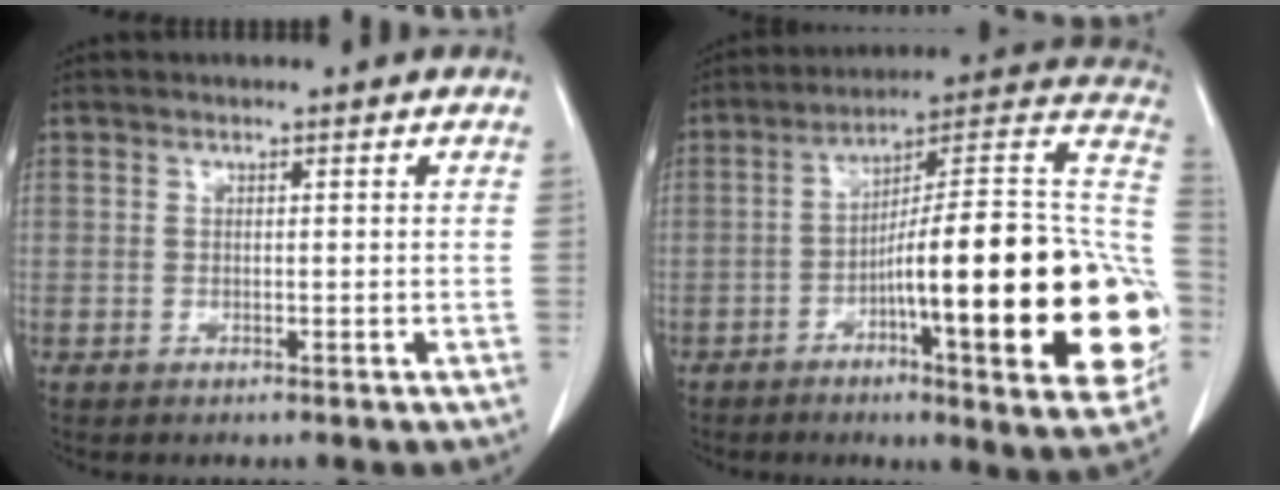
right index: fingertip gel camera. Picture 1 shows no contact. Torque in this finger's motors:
{"motor_torque": [2.14, 0.00, 0.72, 0.21]}